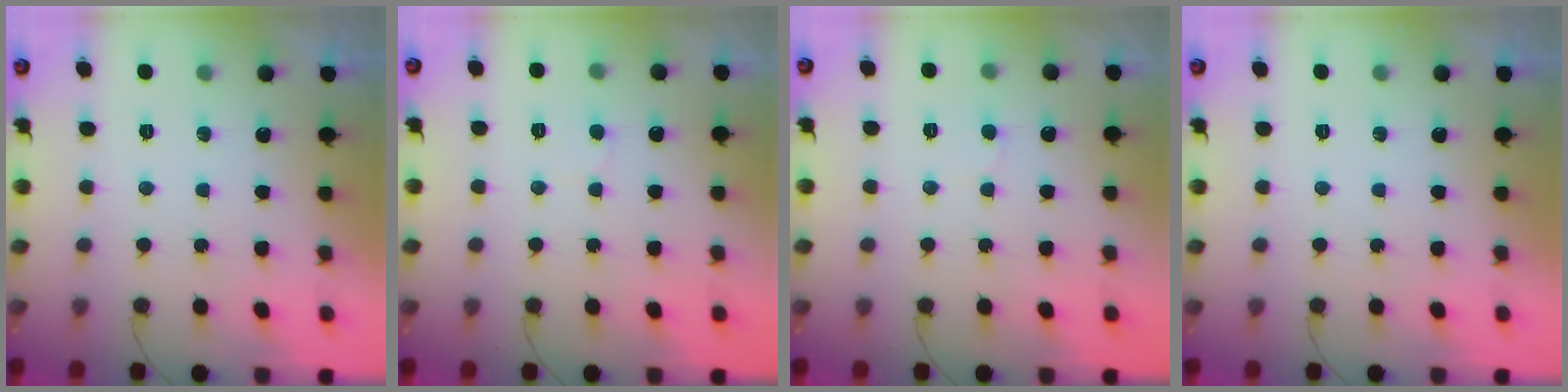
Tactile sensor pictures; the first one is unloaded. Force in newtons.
{"total": 4.7, "press": 4.7, "slide": 0.6}
{"total": 4.7, "press": 4.7, "slide": 0.6}
{"total": 0.0}